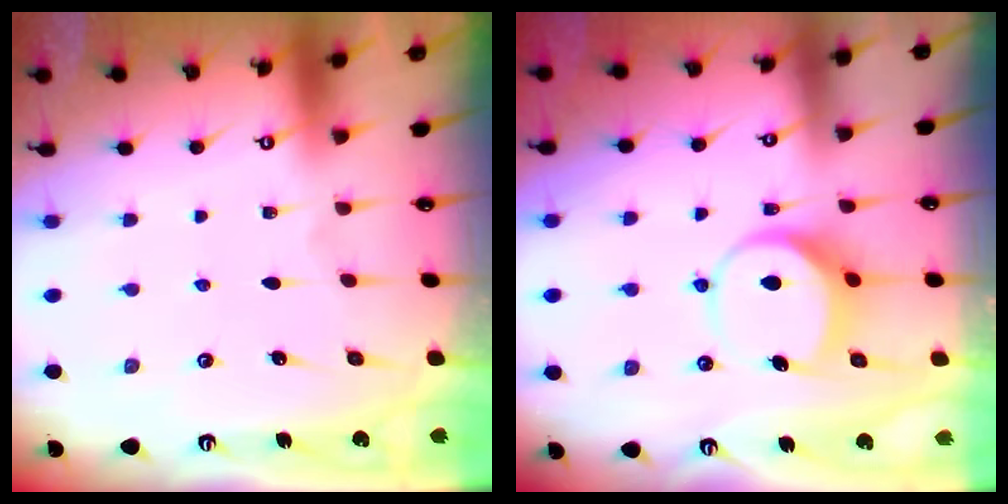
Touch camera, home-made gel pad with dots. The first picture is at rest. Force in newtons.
{"total": 7.5, "press": 7.4, "slide": 0.7}